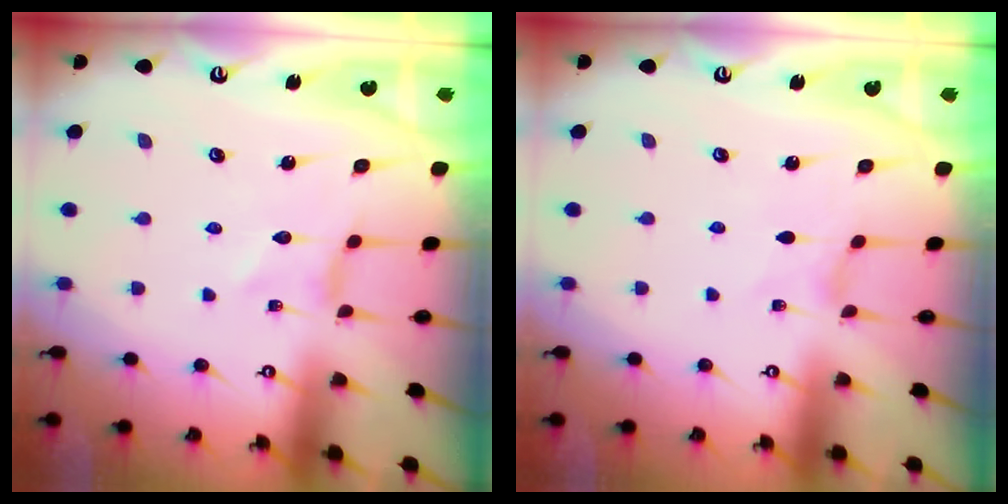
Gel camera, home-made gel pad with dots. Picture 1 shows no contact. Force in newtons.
{"total": 0.0}